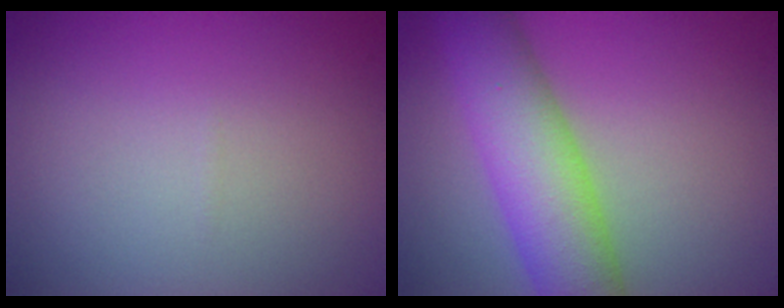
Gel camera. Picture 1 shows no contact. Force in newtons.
{"total": 8.2, "press": 8.2, "slide": 0.3}